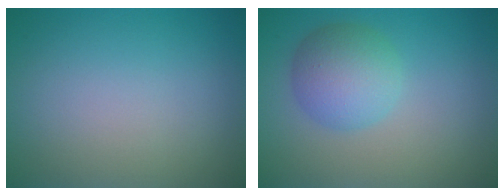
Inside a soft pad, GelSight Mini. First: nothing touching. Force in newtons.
{"total": 4.4, "press": 4.4, "slide": 0.1}